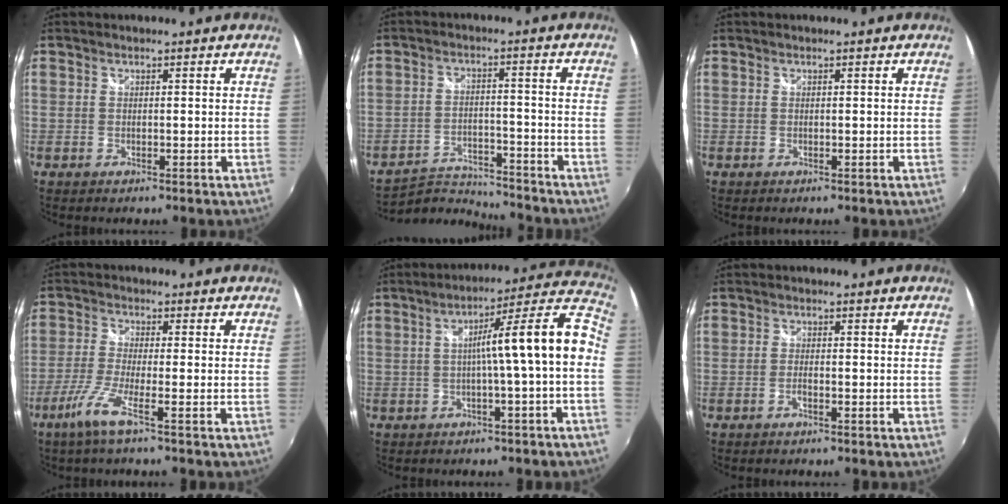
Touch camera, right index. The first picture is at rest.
{"total": 9.4, "force": [-9.2, 1.7, 1.2], "torque": [-0.048, 0.003, -0.149]}
{"total": 0.0}
{"total": 6.2, "force": [-3.6, -0.5, 5.0], "torque": [-0.124, -0.012, -0.074]}
{"total": 12.3, "force": [-1.8, -0.5, 12.2], "torque": [-0.154, 0.035, -0.019]}
{"total": 1.1, "force": [-0.6, 0.3, 0.9], "torque": [-0.022, -0.001, -0.012]}